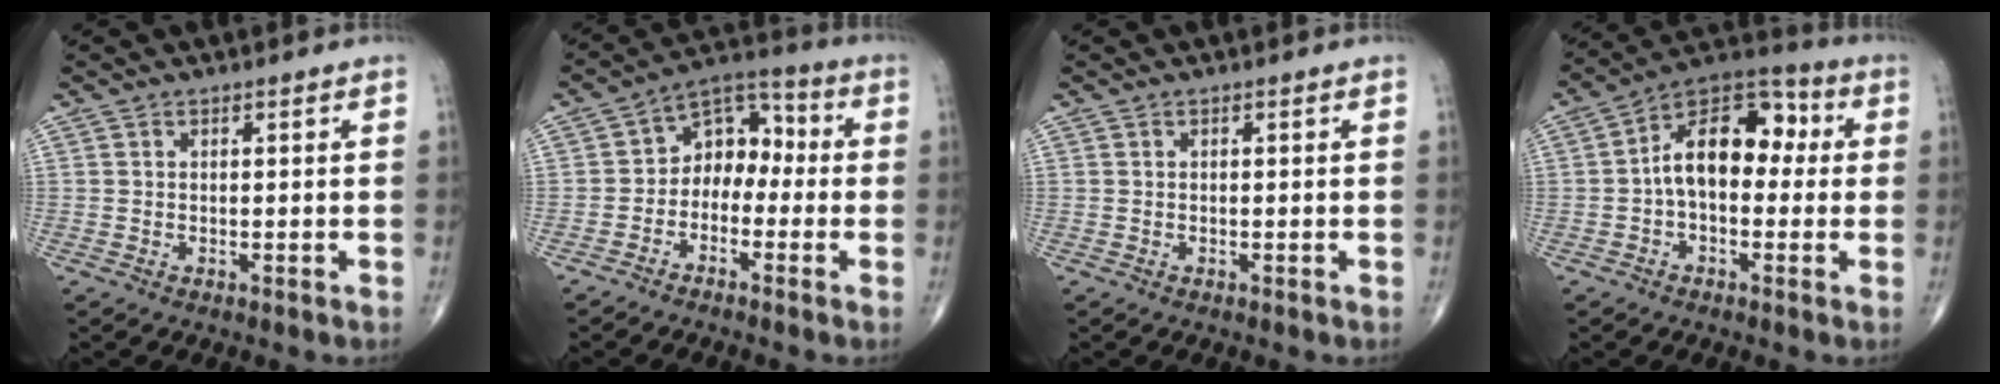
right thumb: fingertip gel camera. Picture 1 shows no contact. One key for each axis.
{"total": 9.3, "fx": -2.0, "fy": 6.9, "fz": 5.8, "tx": -0.056, "ty": 0.053, "tz": -0.055}
{"total": 0.0}
{"total": 15.2, "fx": 1.3, "fy": 9.2, "fz": 12.0, "tx": -0.162, "ty": 0.043, "tz": 0.005}